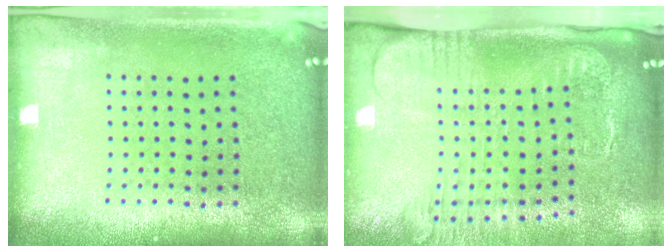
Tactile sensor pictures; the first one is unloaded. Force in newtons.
{"total": 2.6, "press": 2.0, "slide": 1.7}